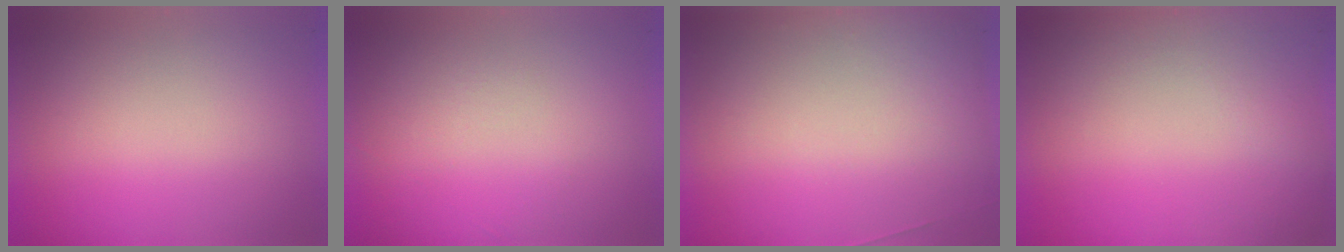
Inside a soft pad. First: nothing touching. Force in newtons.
{"total": 1.2}
{"total": 1.7}
{"total": 5.8}